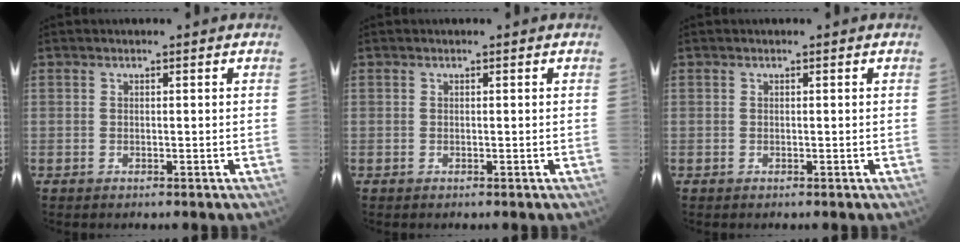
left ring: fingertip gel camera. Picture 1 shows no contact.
{"total": 0.0}
{"total": 0.0}